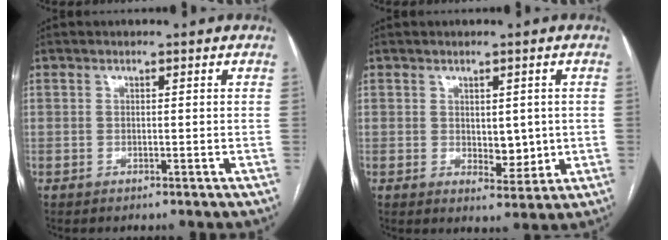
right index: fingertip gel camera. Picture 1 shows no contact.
{"total": 4.3, "force": [0.1, 2.5, 3.6], "torque": [-0.045, -0.006, 0.012]}